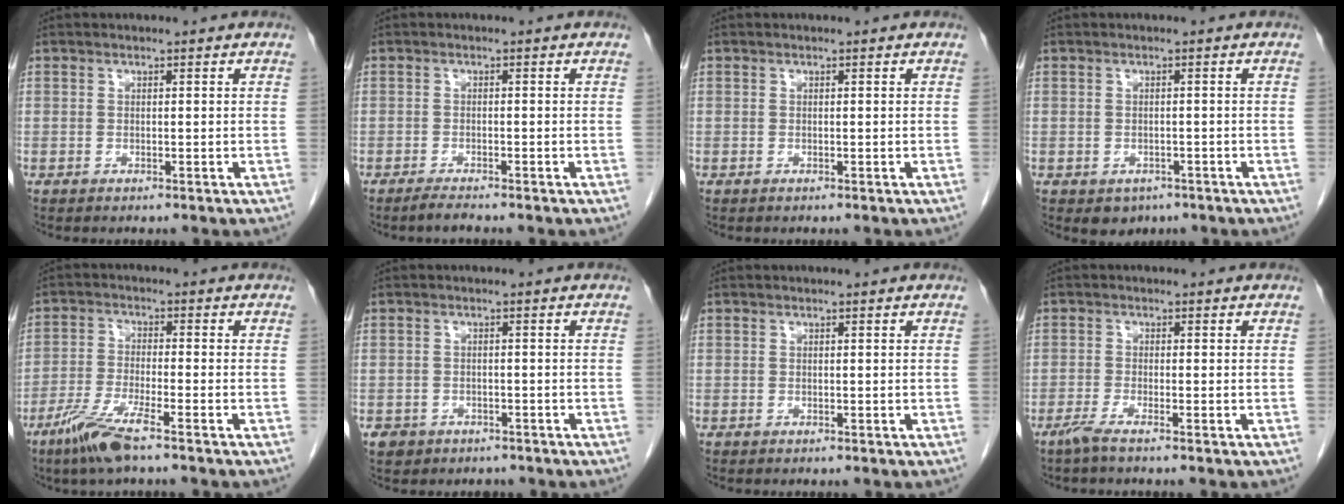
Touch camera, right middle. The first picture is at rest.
{"total": 1.7, "force": [-1.5, -0.1, 0.7], "torque": [-0.025, -0.007, -0.028]}
{"total": 0.0}
{"total": 2.8, "force": [-1.6, 2.0, 1.0], "torque": [-0.013, 0.000, -0.012]}
{"total": 7.0, "force": [-4.8, 0.3, 5.1], "torque": [-0.110, -0.017, -0.096]}
{"total": 4.1, "force": [-2.9, 2.8, 0.8], "torque": [-0.019, 0.004, -0.035]}
{"total": 0.0}
{"total": 2.2, "force": [-1.6, -0.4, 1.4], "torque": [-0.035, -0.005, -0.038]}